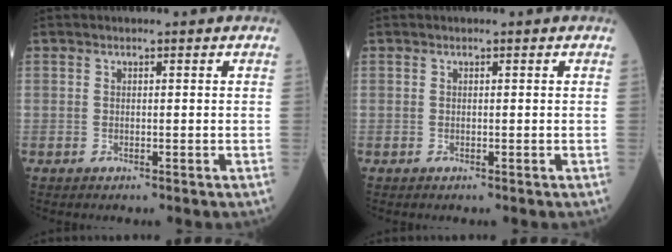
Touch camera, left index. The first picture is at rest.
{"total": 0.0}